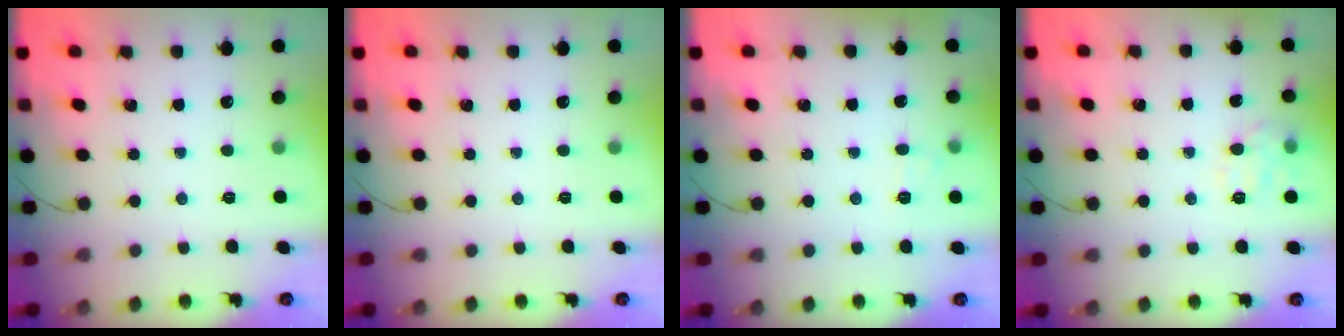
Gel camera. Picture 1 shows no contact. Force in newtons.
{"total": 0.0}
{"total": 5.8, "press": 5.6, "slide": 1.6}
{"total": 9.5, "press": 9.4, "slide": 0.9}